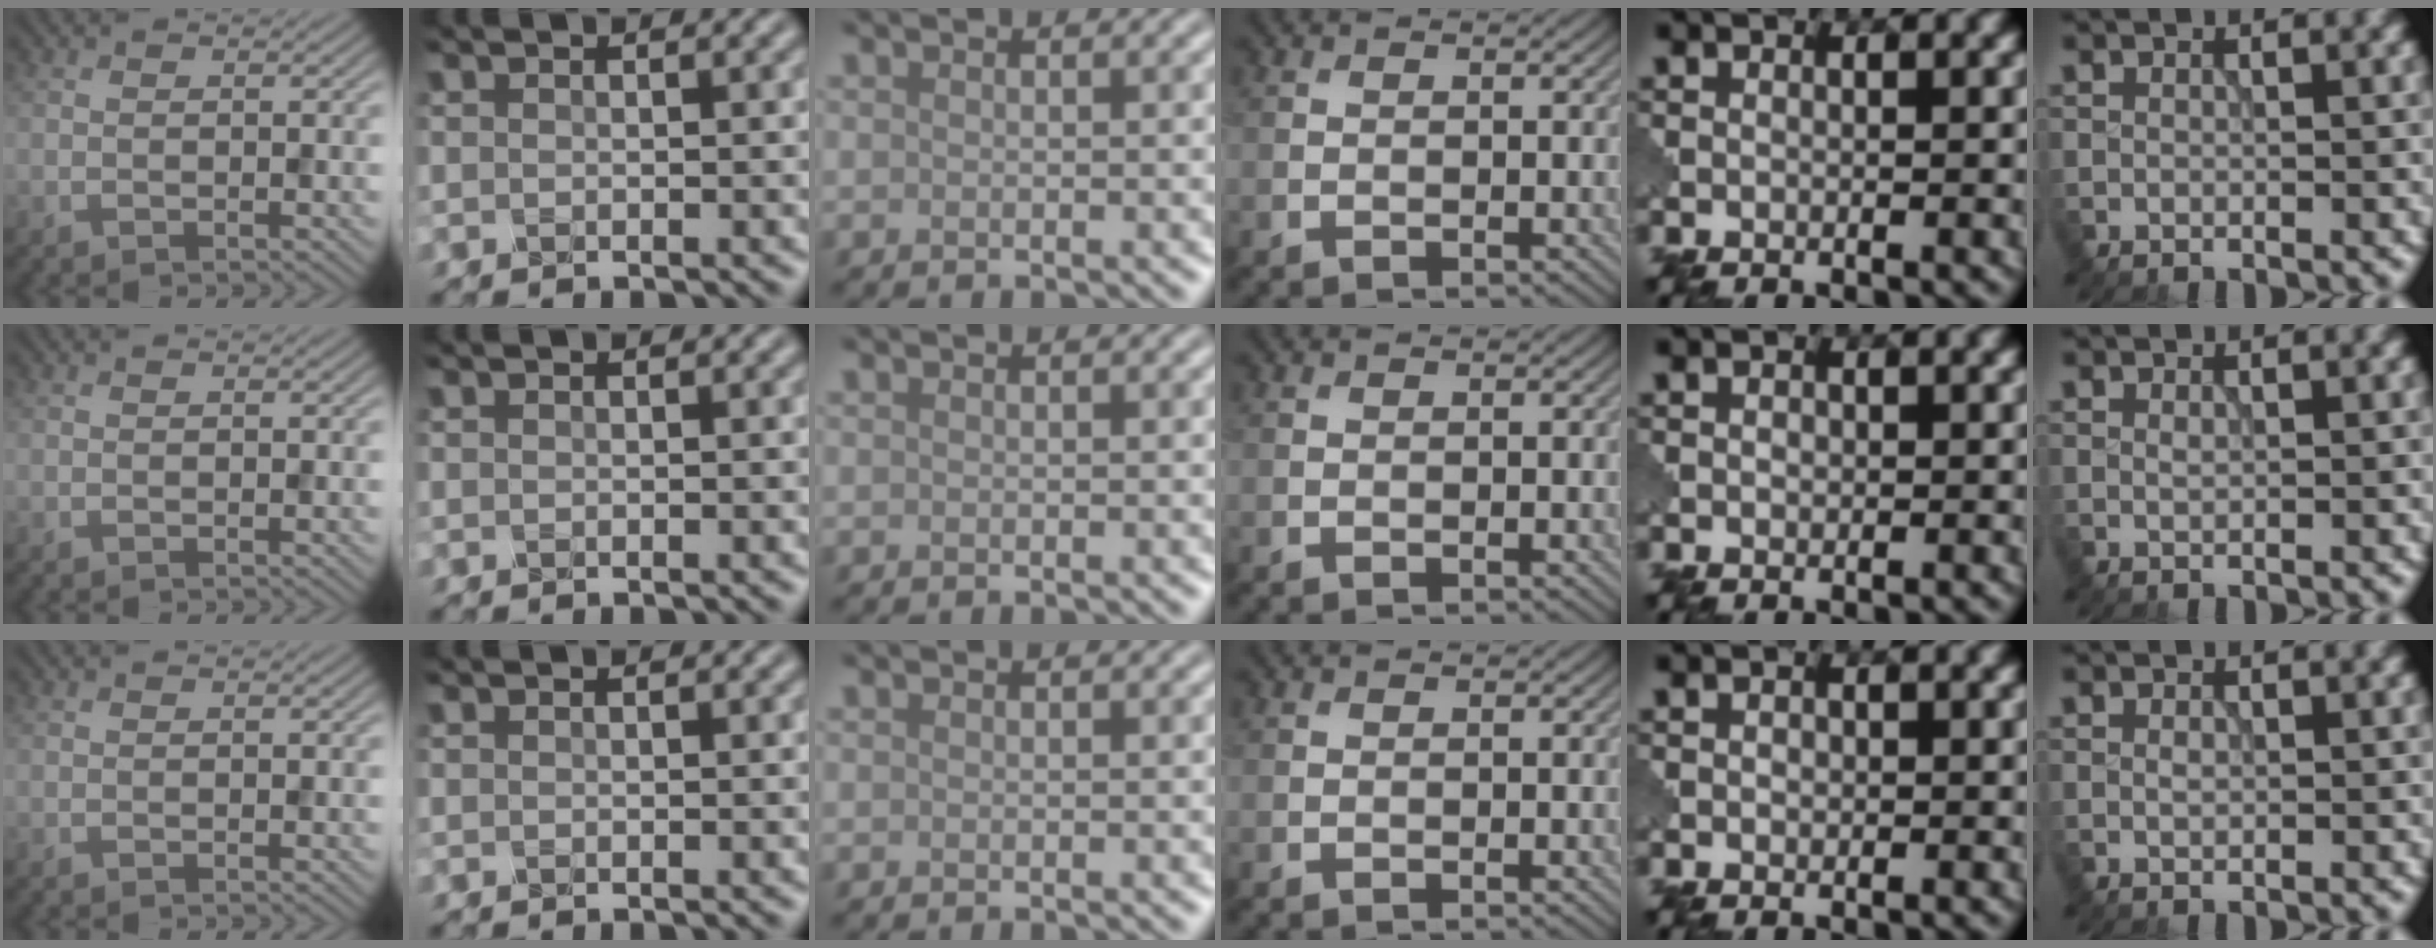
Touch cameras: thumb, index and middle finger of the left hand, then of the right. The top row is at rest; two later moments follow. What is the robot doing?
{"motion": "close", "object": "eyeshadow palette"}